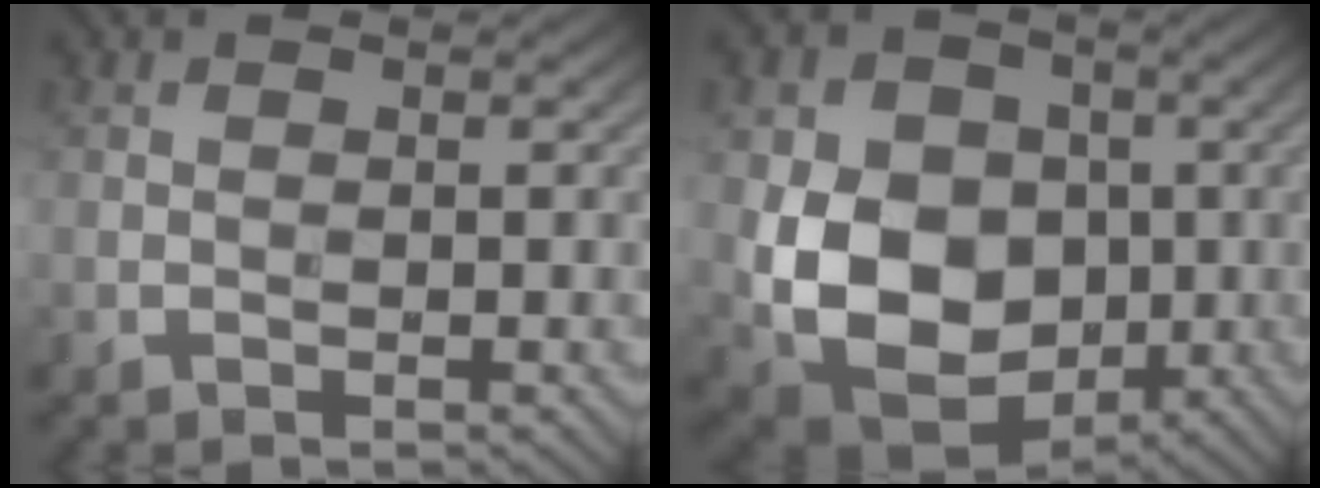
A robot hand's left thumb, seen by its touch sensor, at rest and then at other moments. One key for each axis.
{"total": 13.1, "fx": -1.3, "fy": 10.2, "fz": 8.2, "tx": -0.170, "ty": -0.025, "tz": -0.023}